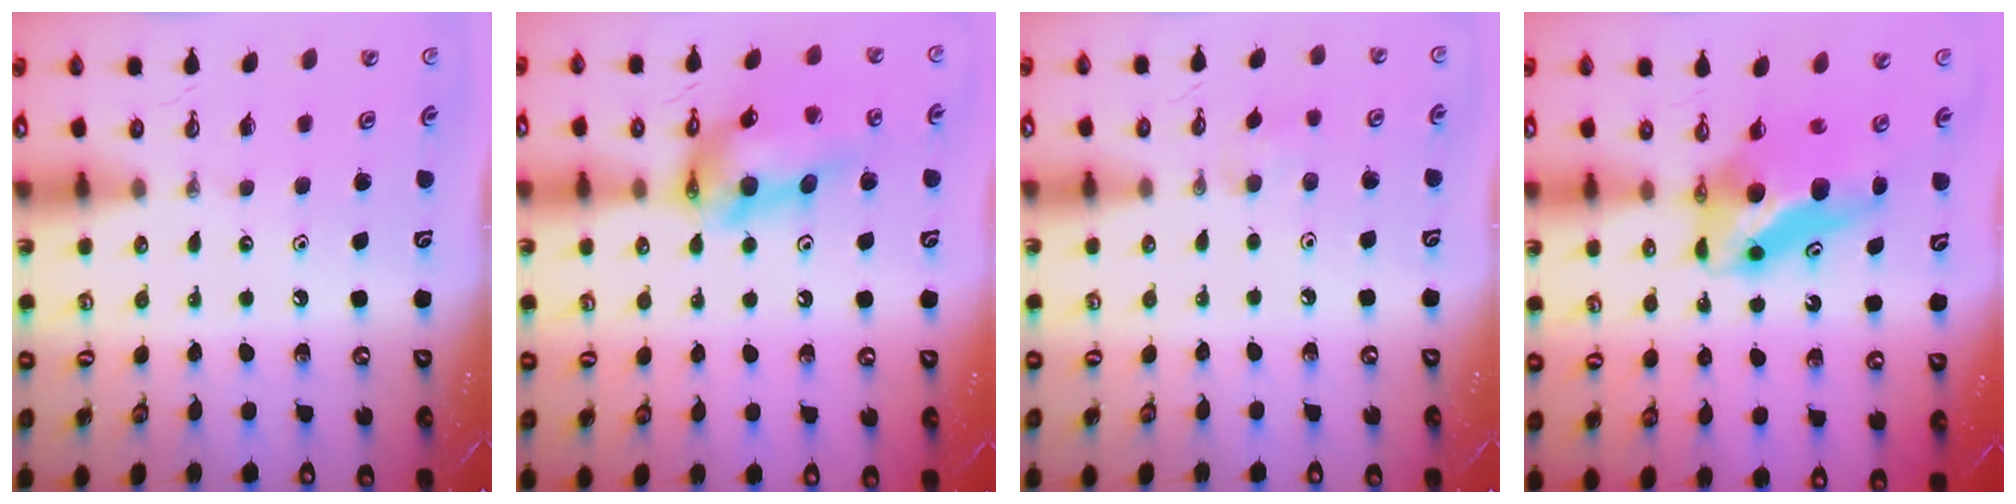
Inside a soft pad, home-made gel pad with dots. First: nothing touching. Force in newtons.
{"total": 16.4, "press": 16.3, "slide": 1.3}
{"total": 5.8, "press": 5.7, "slide": 0.8}
{"total": 9.4, "press": 9.0, "slide": 2.7}